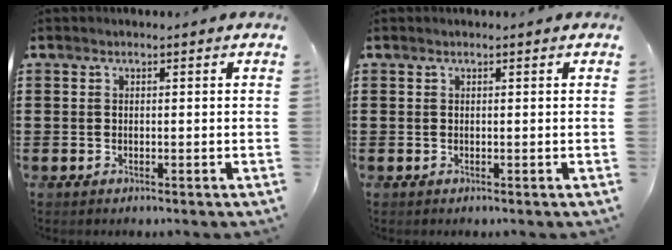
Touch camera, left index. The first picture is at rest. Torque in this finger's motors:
{"motor_torque": [0.08, 0.13, 0.02, -0.01]}